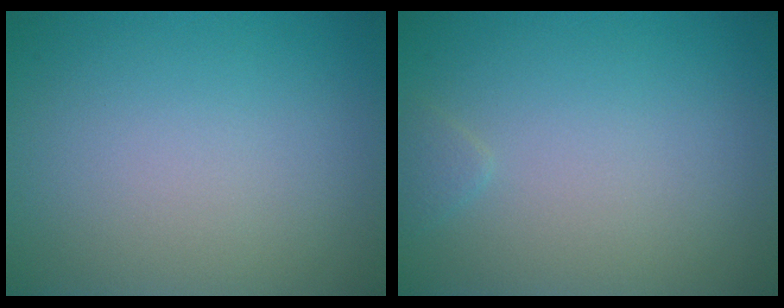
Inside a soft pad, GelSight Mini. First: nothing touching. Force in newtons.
{"total": 0.7, "press": 0.7, "slide": 0.1}